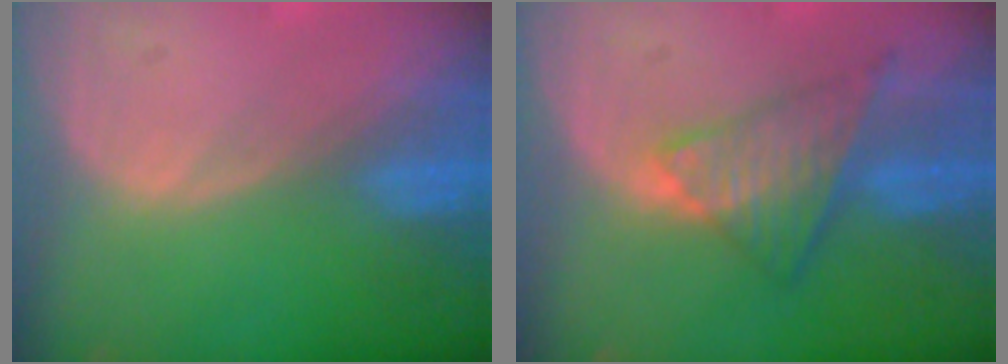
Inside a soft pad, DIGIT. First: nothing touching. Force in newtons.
{"total": 7.6, "press": 6.4, "slide": 4.1}